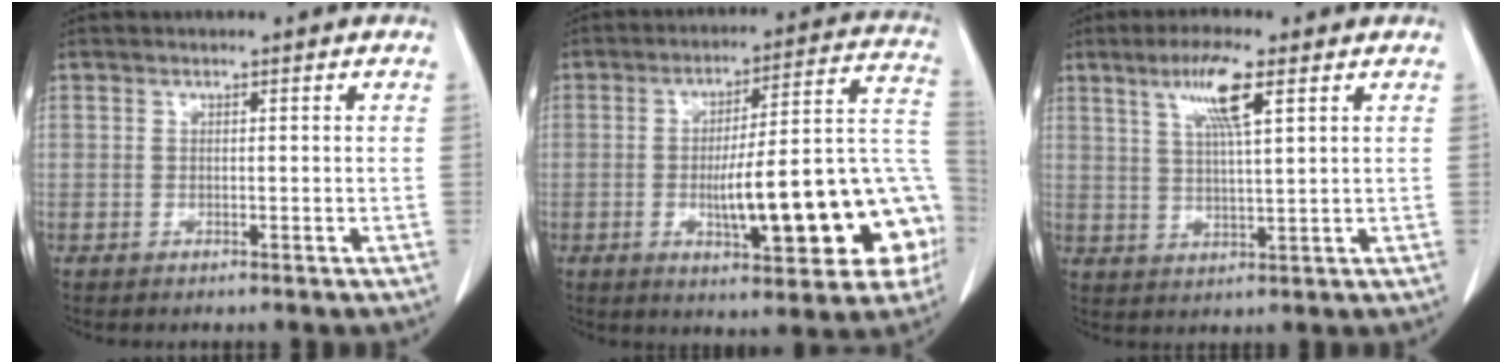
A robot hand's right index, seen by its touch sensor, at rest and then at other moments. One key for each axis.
{"total": 21.3, "fx": -5.5, "fy": 4.3, "fz": 20.1, "tx": -0.199, "ty": 0.041, "tz": -0.062}
{"total": 7.3, "fx": 3.6, "fy": 0.4, "fz": 6.4, "tx": -0.124, "ty": 0.003, "tz": 0.067}